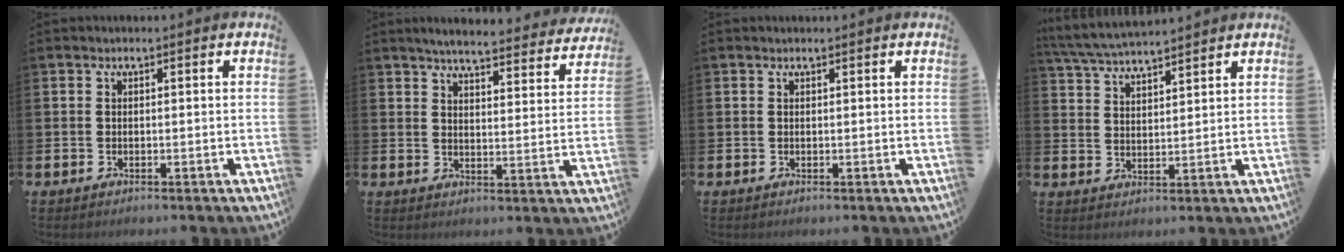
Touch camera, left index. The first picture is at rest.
{"total": 4.9, "force": [4.7, 0.2, 1.4], "torque": [-0.035, -0.037, 0.078]}
{"total": 0.0}
{"total": 5.2, "force": [5.1, 0.3, 0.9], "torque": [-0.041, -0.024, 0.091]}